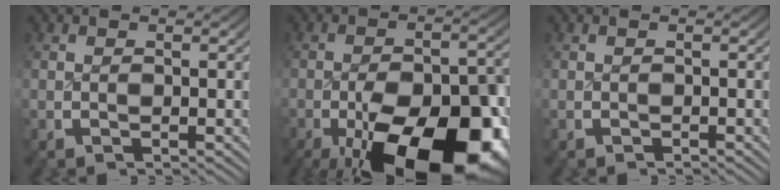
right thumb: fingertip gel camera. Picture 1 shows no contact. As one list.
[{"total": 19.0, "force": [-7.1, 10.2, 14.4], "torque": [-0.241, -0.075, -0.080]}, {"total": 0.5, "force": [-0.2, -0.3, -0.4], "torque": [0.010, -0.001, -0.001]}]